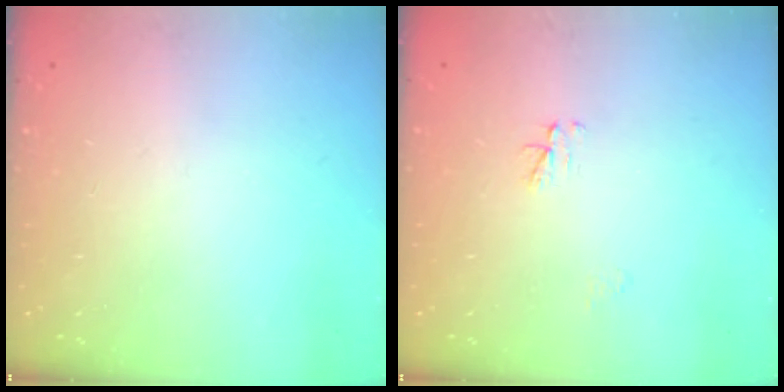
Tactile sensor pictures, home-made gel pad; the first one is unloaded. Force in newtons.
{"total": 3.0, "press": 3.0, "slide": 0.4}